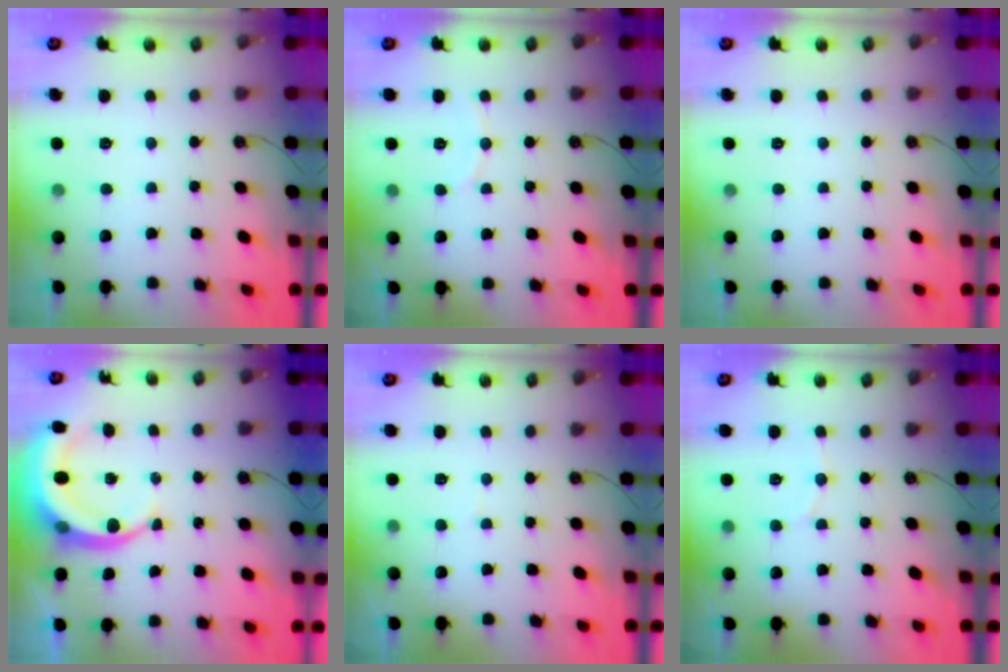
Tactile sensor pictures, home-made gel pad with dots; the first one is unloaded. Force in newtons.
{"total": 3.8, "press": 3.8, "slide": 0.1}
{"total": 0.0}
{"total": 7.9, "press": 7.8, "slide": 1.0}
{"total": 2.8, "press": 2.8, "slide": 0.3}
{"total": 5.3, "press": 5.1, "slide": 1.4}